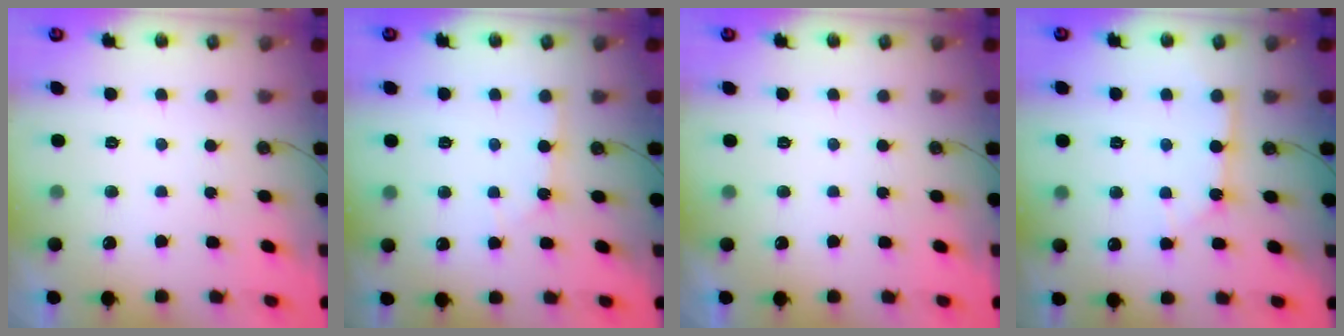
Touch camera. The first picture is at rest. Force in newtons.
{"total": 2.2, "press": 2.2, "slide": 0.3}
{"total": 0.0}
{"total": 4.6, "press": 4.5, "slide": 0.4}